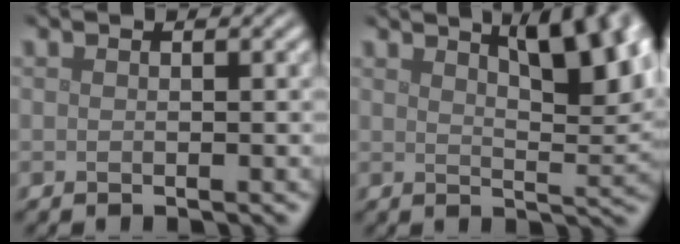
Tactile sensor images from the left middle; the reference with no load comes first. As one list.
[{"total": 8.2, "force": [4.5, 2.6, 6.4], "torque": [-0.070, 0.019, 0.064]}]